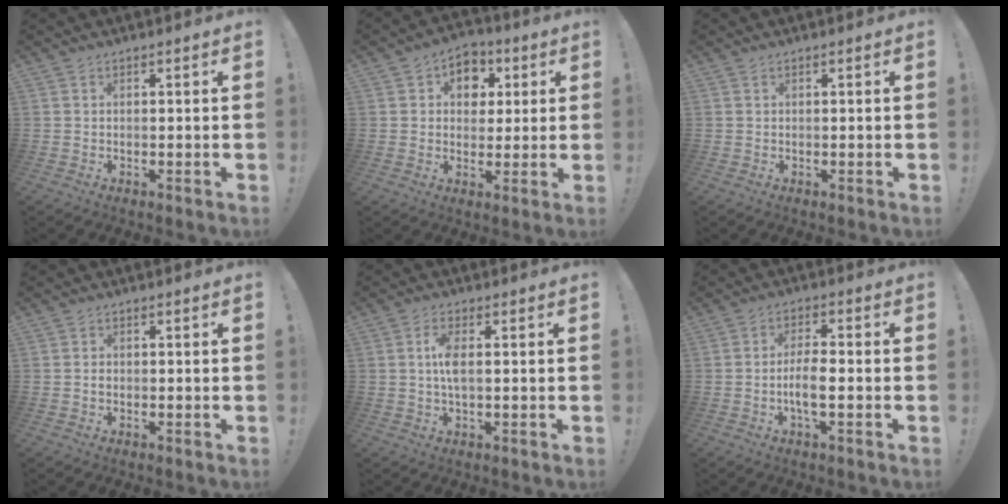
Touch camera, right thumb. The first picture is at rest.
{"total": 8.6, "force": [2.2, 7.3, 3.9], "torque": [-0.043, -0.004, 0.044]}
{"total": 0.0}
{"total": 0.8, "force": [-0.4, 0.6, 0.3], "torque": [-0.005, 0.004, -0.007]}
{"total": 5.3, "force": [0.5, 1.7, 5.0], "torque": [-0.103, -0.003, 0.003]}
{"total": 6.9, "force": [-1.9, 1.9, 6.3], "torque": [-0.131, 0.000, -0.036]}